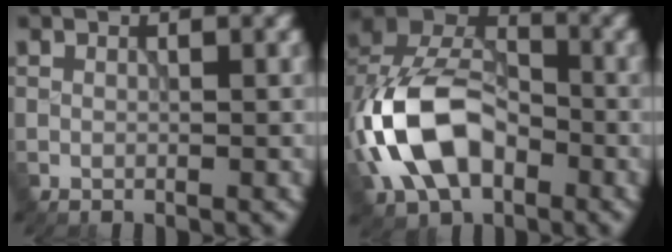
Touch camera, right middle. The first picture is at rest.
{"total": 10.3, "force": [-2.9, 6.7, 7.2], "torque": [-0.156, 0.009, -0.063]}